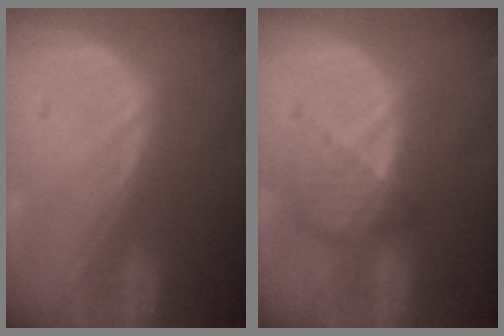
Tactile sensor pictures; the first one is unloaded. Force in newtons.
{"total": 4.6, "press": 4.3, "slide": 1.8}